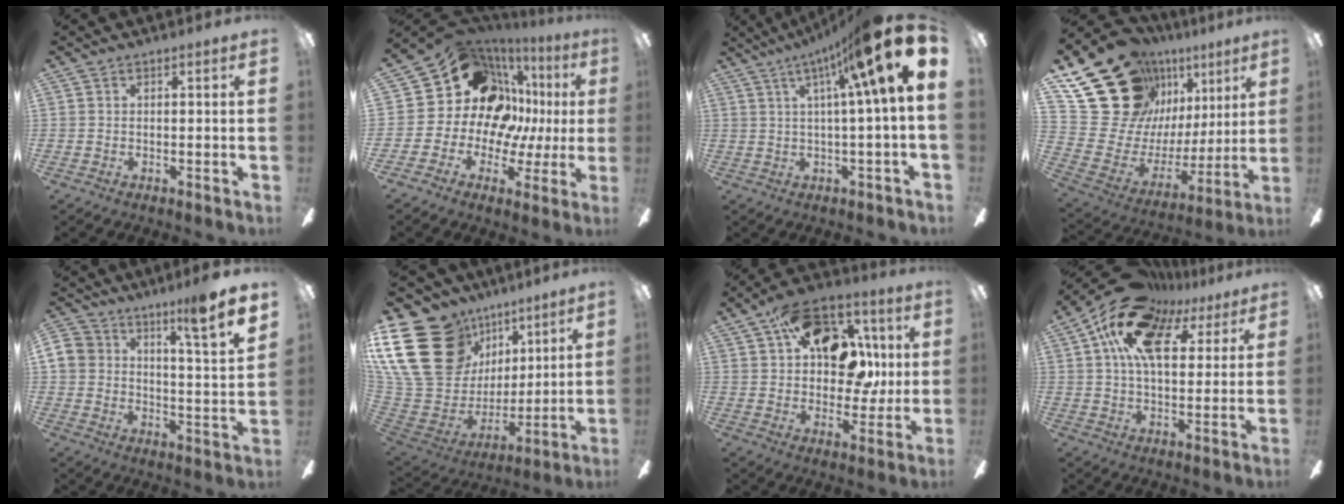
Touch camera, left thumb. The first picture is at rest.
{"total": 19.4, "force": [7.9, 15.2, 9.1], "torque": [-0.161, -0.069, 0.162]}
{"total": 17.1, "force": [8.0, 2.6, 14.9], "torque": [-0.213, -0.059, 0.108]}
{"total": 26.5, "force": [15.8, 17.6, 11.9], "torque": [-0.199, -0.106, 0.332]}
{"total": 13.7, "force": [9.7, 5.0, 8.2], "torque": [-0.129, -0.059, 0.168]}
{"total": 28.1, "force": [11.8, 20.1, 15.6], "torque": [-0.319, -0.065, 0.257]}
{"total": 20.7, "force": [7.2, 13.5, 13.9], "torque": [-0.209, -0.013, 0.131]}
{"total": 18.4, "force": [9.0, 9.8, 12.7], "torque": [-0.251, -0.021, 0.160]}